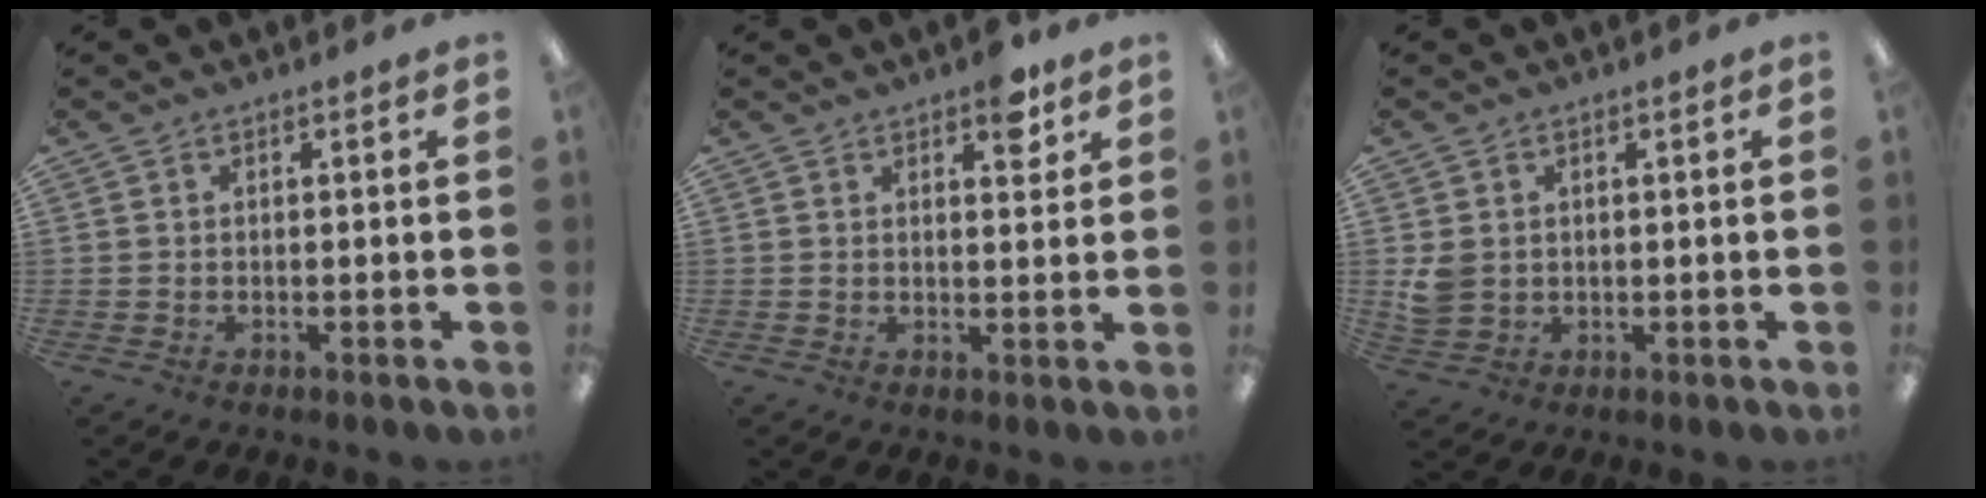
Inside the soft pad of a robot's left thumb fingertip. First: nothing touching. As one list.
[{"total": 5.6, "force": [3.6, 2.4, 3.5], "torque": [-0.029, -0.018, 0.055]}, {"total": 4.6, "force": [1.0, 4.0, 2.0], "torque": [-0.025, 0.003, 0.020]}]